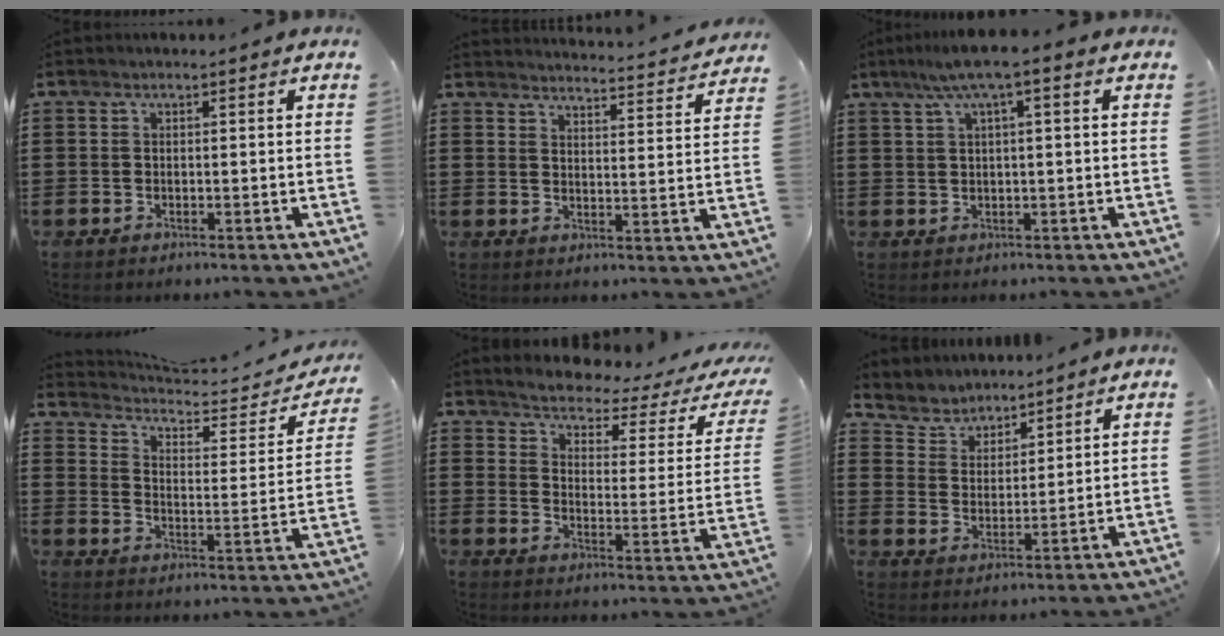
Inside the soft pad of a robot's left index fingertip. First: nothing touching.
{"total": 3.4, "force": [3.3, -0.5, 0.3], "torque": [-0.014, -0.033, 0.054]}
{"total": 4.3, "force": [1.5, 0.2, 4.0], "torque": [-0.077, 0.002, 0.023]}
{"total": 4.1, "force": [3.6, 1.1, 1.6], "torque": [-0.046, -0.029, 0.054]}
{"total": 2.8, "force": [2.6, 0.3, 1.1], "torque": [-0.042, -0.026, 0.034]}
{"total": 4.6, "force": [4.3, 1.7, -0.3], "torque": [-0.022, -0.018, 0.076]}